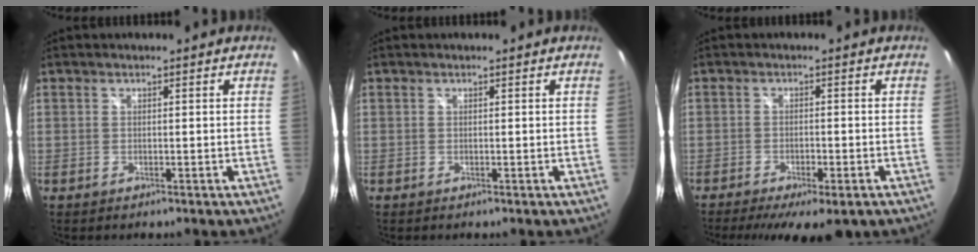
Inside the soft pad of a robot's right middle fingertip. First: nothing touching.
{"total": 0.0}
{"total": 10.8, "force": [-7.6, 3.3, 7.0], "torque": [-0.142, -0.035, -0.109]}